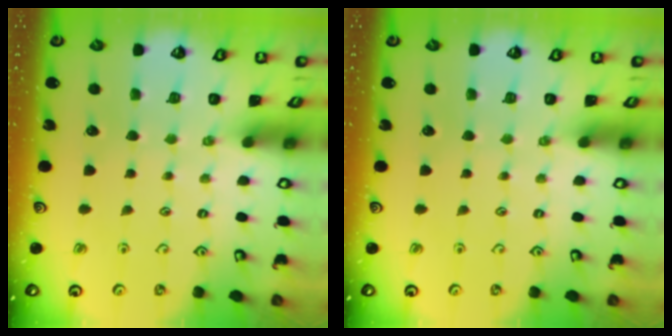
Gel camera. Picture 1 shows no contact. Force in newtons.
{"total": 0.0}